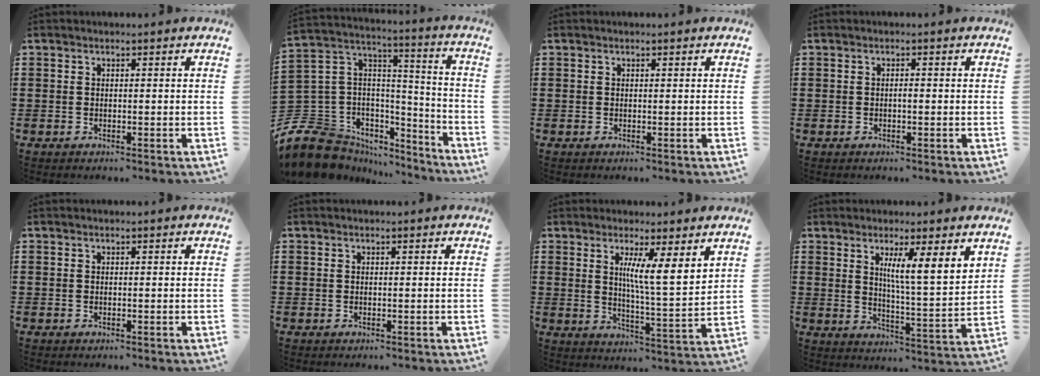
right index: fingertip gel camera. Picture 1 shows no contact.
{"total": 10.9, "force": [-6.9, 7.8, 3.2], "torque": [-0.120, -0.005, -0.136]}
{"total": 0.0}
{"total": 0.8, "force": [-0.3, 0.2, 0.7], "torque": [-0.014, -0.005, -0.005]}
{"total": 0.0}
{"total": 0.0}
{"total": 6.8, "force": [3.5, 0.4, 5.8], "torque": [-0.106, -0.020, 0.054]}
{"total": 6.2, "force": [3.5, 0.2, 5.1], "torque": [-0.093, -0.019, 0.053]}